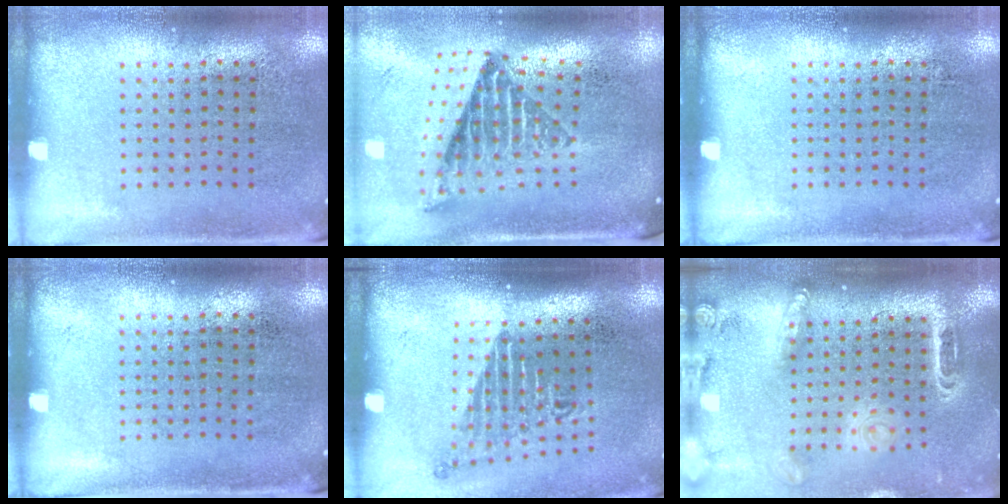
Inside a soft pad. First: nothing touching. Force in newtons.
{"total": 1.9, "press": 1.5, "slide": 1.2}
{"total": 0.0}
{"total": 0.0}
{"total": 1.6, "press": 1.1, "slide": 1.2}
{"total": 2.4, "press": 1.8, "slide": 1.5}